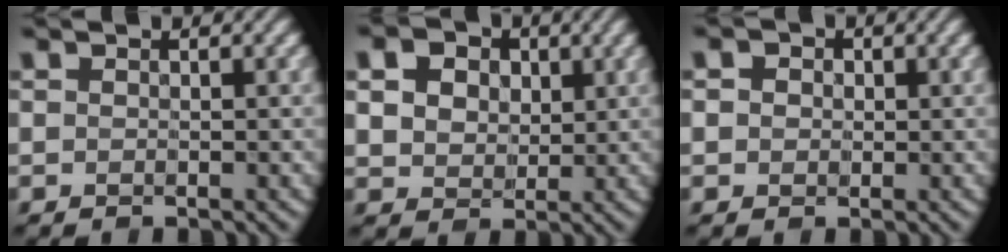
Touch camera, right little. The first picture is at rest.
{"total": 9.4, "force": [4.2, 6.8, 5.0], "torque": [-0.114, 0.024, 0.057]}
{"total": 2.7, "force": [0.9, 2.2, 1.3], "torque": [-0.038, 0.010, 0.009]}